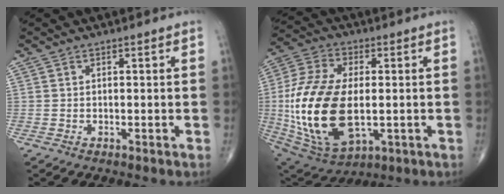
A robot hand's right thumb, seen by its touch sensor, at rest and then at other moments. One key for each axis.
{"total": 23.4, "fx": -1.9, "fy": 12.6, "fz": 19.7, "tx": -0.413, "ty": -0.011, "tz": -0.017}